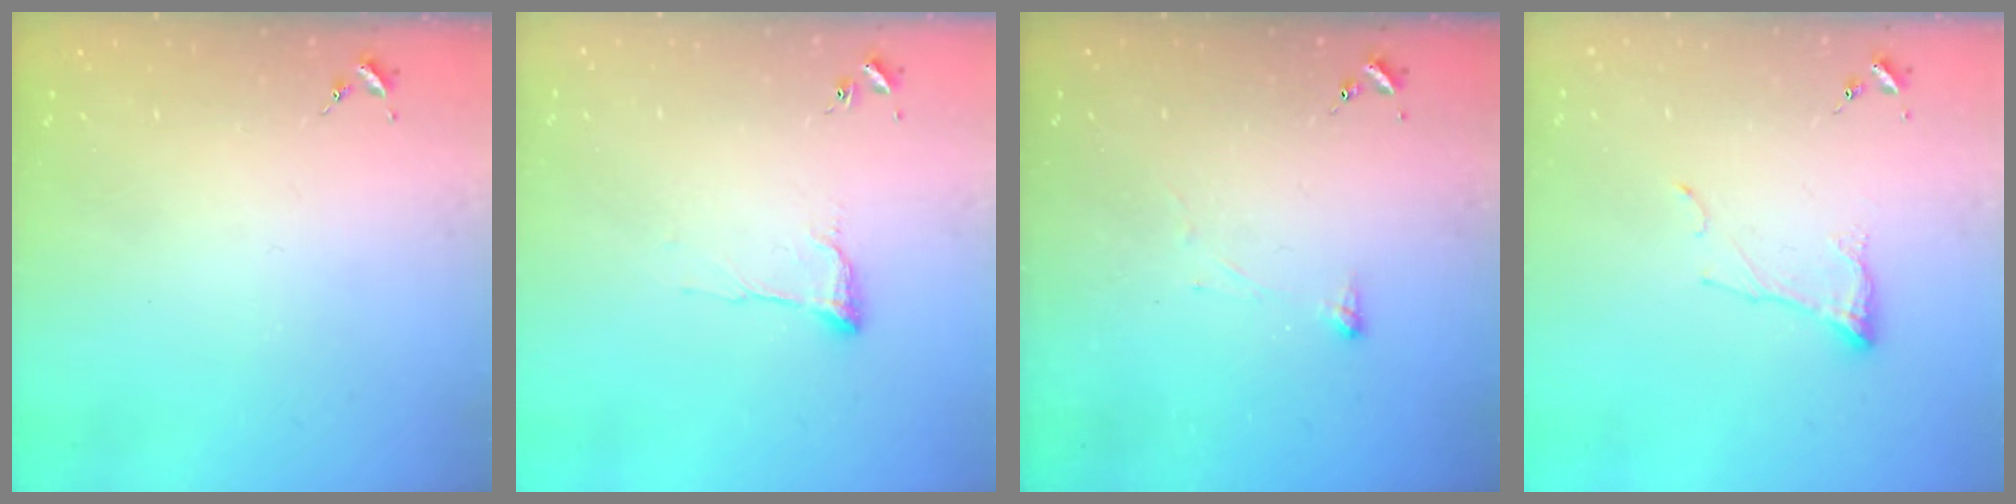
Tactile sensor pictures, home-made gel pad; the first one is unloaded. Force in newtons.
{"total": 7.1, "press": 7.1, "slide": 0.7}
{"total": 2.9, "press": 2.9, "slide": 0.4}
{"total": 6.8, "press": 6.8, "slide": 0.1}